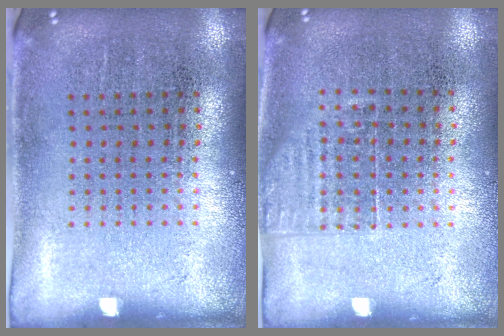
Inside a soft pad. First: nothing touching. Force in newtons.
{"total": 1.2, "press": 0.9, "slide": 0.7}